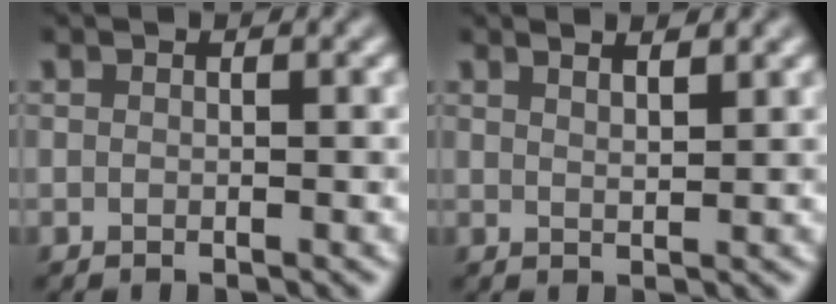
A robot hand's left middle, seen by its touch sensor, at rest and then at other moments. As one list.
[{"total": 2.6, "force": [1.9, 0.9, 1.5], "torque": [0.005, 0.012, 0.001]}]